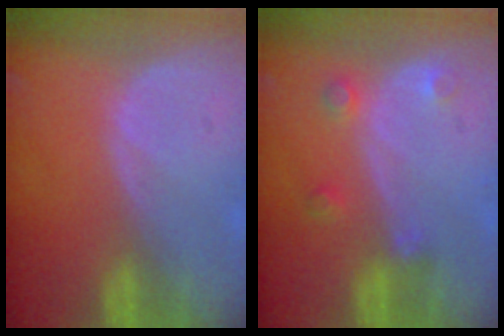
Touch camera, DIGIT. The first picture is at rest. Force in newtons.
{"total": 2.9, "press": 2.8, "slide": 0.8}